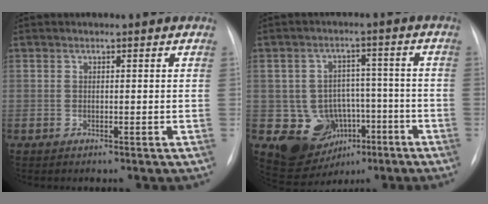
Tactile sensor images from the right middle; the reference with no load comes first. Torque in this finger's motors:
{"motor_torque": [0.65, -0.62, 0.18, 0.04]}